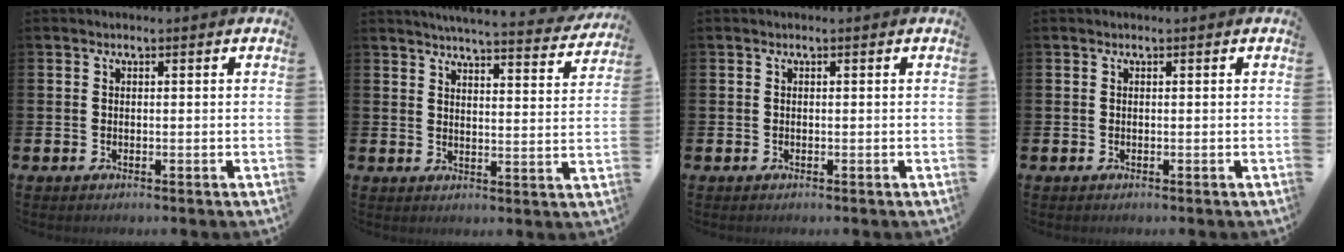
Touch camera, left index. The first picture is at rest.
{"total": 5.1, "force": [5.0, -0.1, 1.2], "torque": [-0.027, -0.038, 0.082]}
{"total": 0.0}
{"total": 0.0}